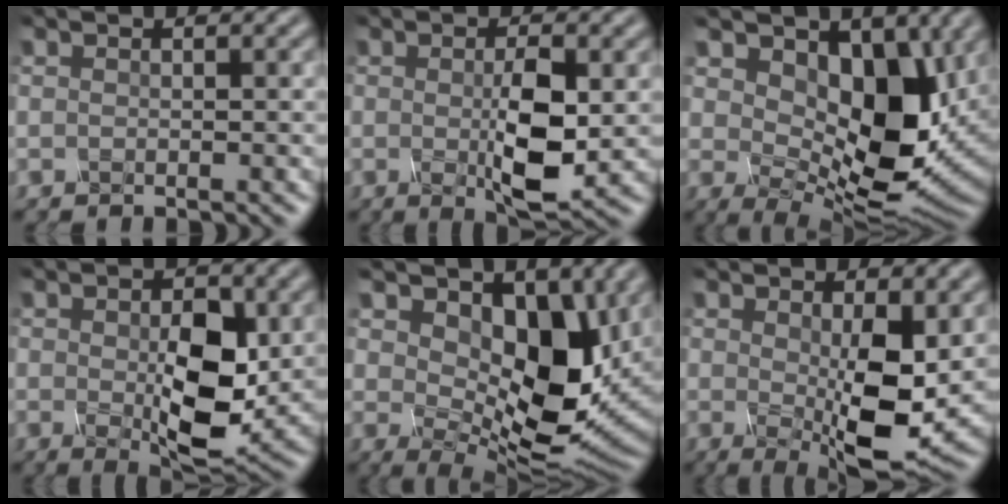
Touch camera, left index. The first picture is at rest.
{"total": 5.1, "force": [-0.3, 1.4, 4.9], "torque": [-0.098, -0.007, 0.002]}
{"total": 10.0, "force": [2.6, 5.9, 7.6], "torque": [-0.125, -0.012, 0.046]}
{"total": 7.1, "force": [-0.3, 3.5, 6.2], "torque": [-0.107, -0.006, 0.005]}
{"total": 10.2, "force": [2.5, 5.9, 7.9], "torque": [-0.131, -0.010, 0.046]}
{"total": 7.1, "force": [-0.1, 2.4, 6.7], "torque": [-0.124, -0.014, 0.009]}